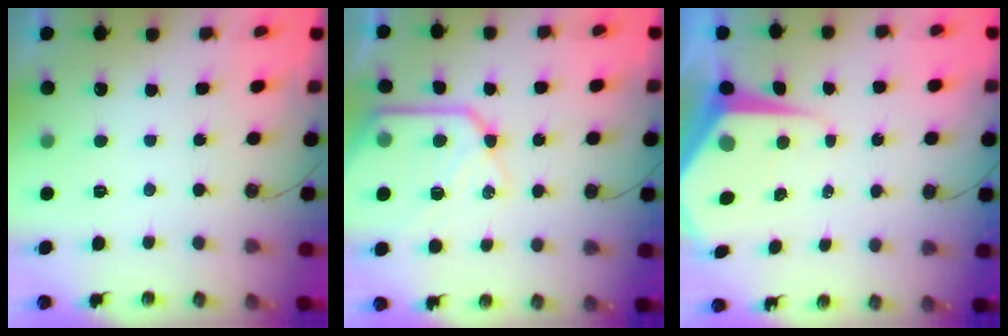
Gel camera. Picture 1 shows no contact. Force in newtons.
{"total": 17.2, "press": 17.1, "slide": 1.9}
{"total": 9.0, "press": 9.0, "slide": 0.9}